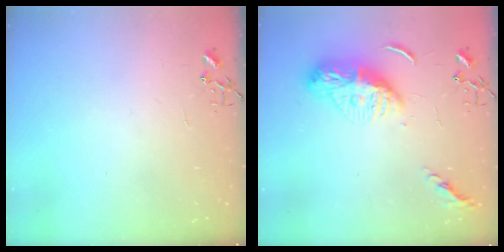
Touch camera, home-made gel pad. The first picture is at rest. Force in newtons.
{"total": 12.5, "press": 12.5, "slide": 1.1}